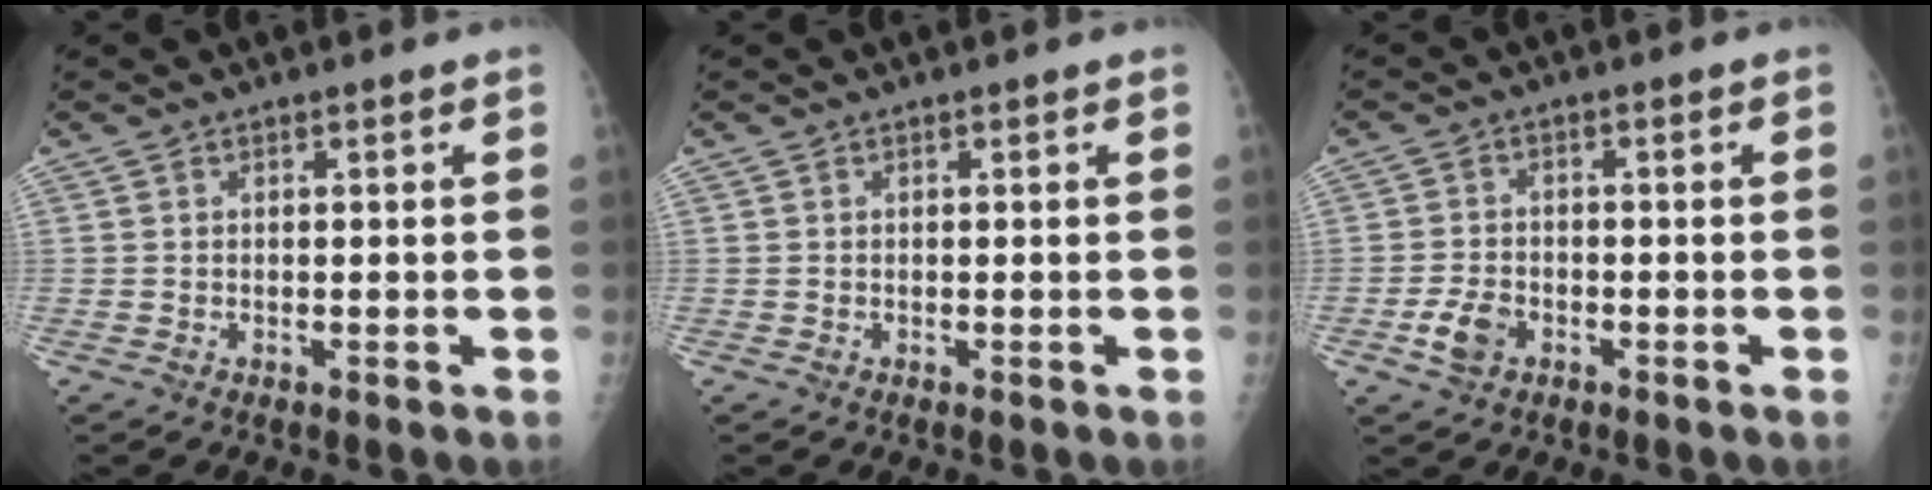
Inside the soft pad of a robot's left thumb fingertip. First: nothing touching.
{"total": 0.0}
{"total": 4.5, "force": [-2.1, 3.1, 2.4], "torque": [-0.046, 0.009, -0.040]}